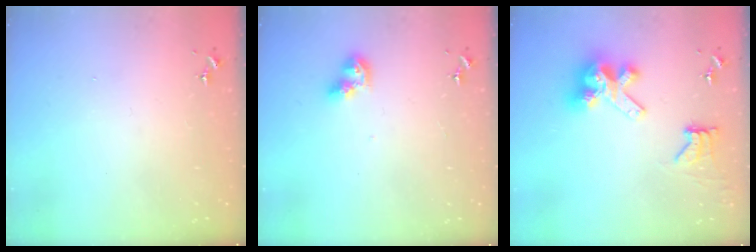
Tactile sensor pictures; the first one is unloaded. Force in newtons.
{"total": 7.4, "press": 7.4, "slide": 0.7}
{"total": 12.1, "press": 12.0, "slide": 0.6}